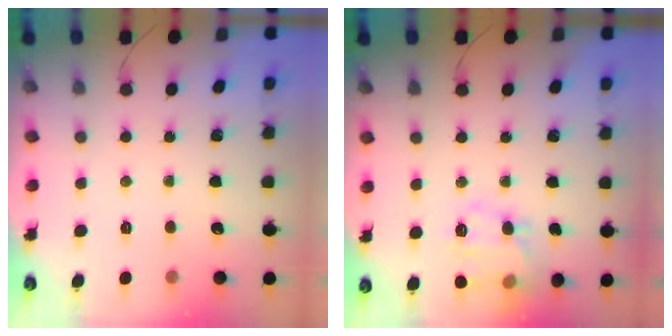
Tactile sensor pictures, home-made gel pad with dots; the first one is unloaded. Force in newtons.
{"total": 13.7, "press": 13.6, "slide": 0.7}